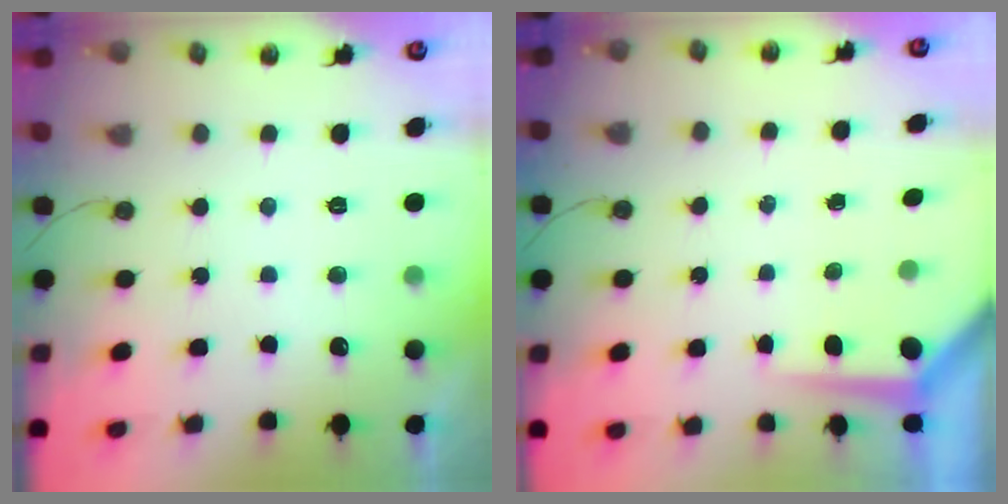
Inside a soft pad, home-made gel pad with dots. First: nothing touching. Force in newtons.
{"total": 4.0, "press": 4.0, "slide": 0.3}